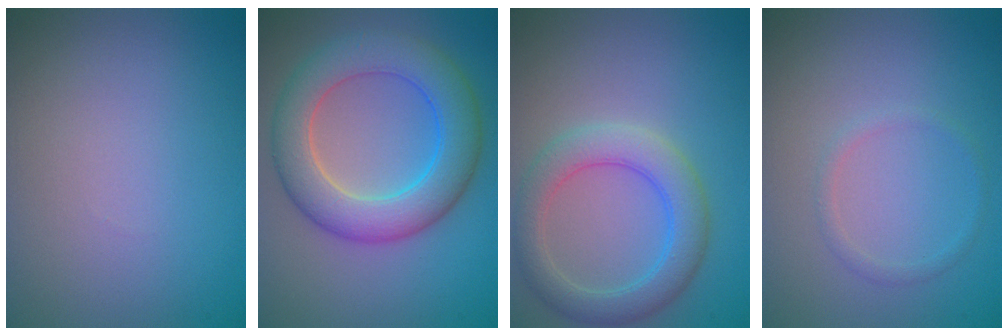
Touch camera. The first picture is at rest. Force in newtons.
{"total": 7.4, "press": 7.4, "slide": 0.2}
{"total": 4.5, "press": 4.5, "slide": 0.2}
{"total": 1.0, "press": 1.0, "slide": 0.1}